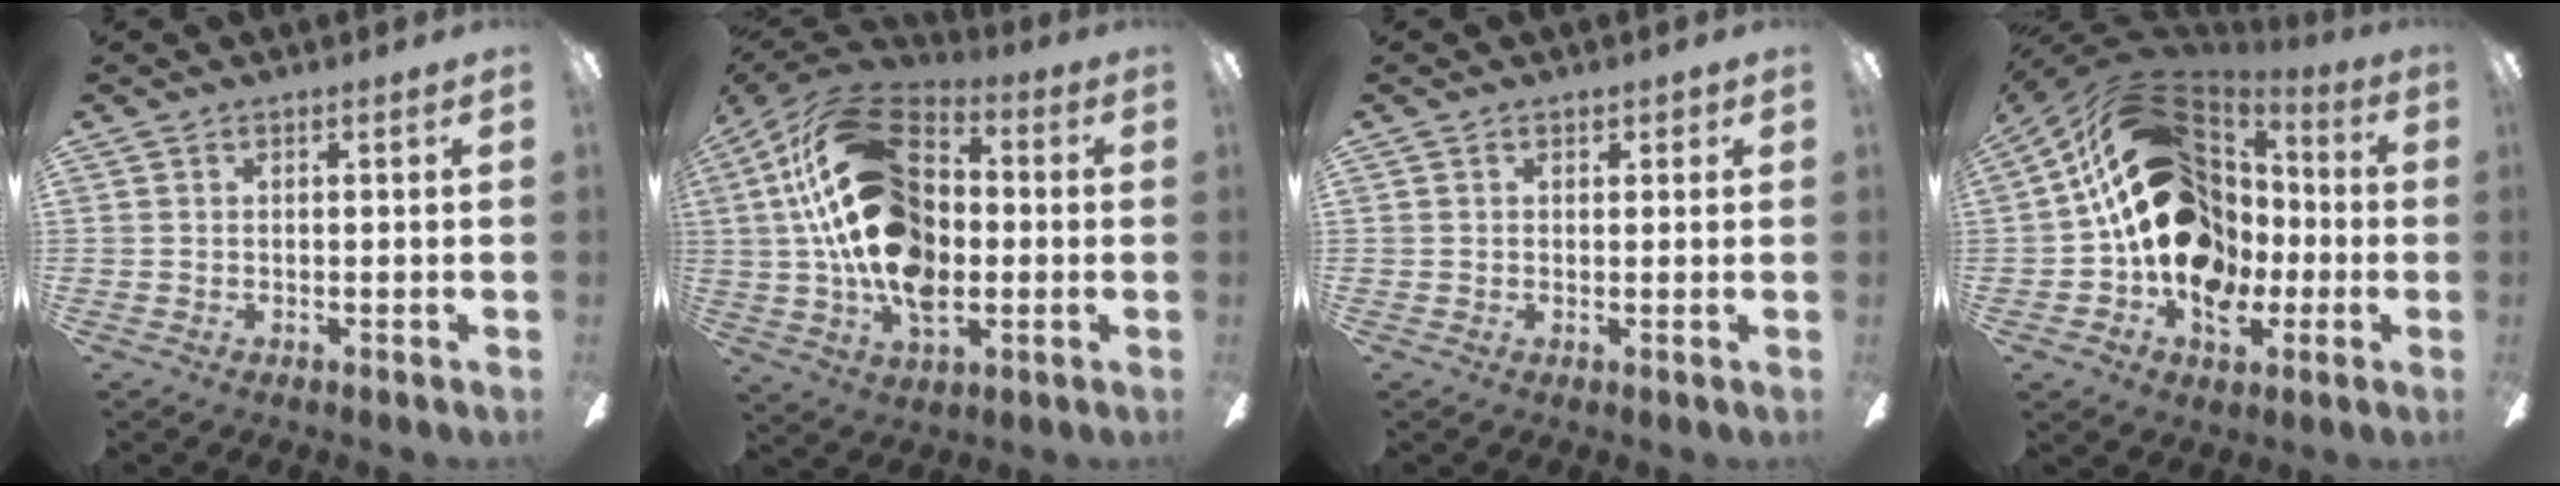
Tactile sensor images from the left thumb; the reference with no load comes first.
{"total": 27.2, "force": [2.4, 16.9, 21.2], "torque": [-0.418, 0.014, 0.044]}
{"total": 1.5, "force": [0.5, 1.3, 0.6], "torque": [-0.006, 0.001, 0.007]}
{"total": 23.2, "force": [2.0, 17.4, 15.2], "torque": [-0.281, 0.002, 0.041]}